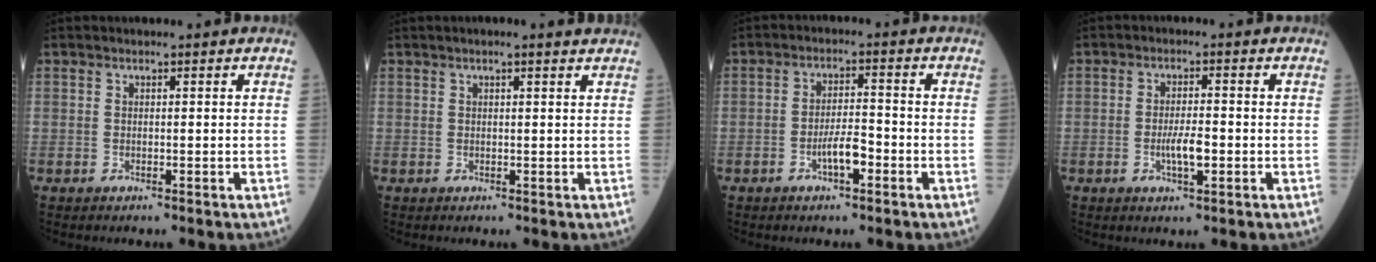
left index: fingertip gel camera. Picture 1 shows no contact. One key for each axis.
{"total": 2.3, "fx": 1.8, "fy": 0.0, "fz": 1.4, "tx": -0.024, "ty": 0.011, "tz": 0.018}
{"total": 4.4, "fx": -2.2, "fy": 1.1, "fz": 3.7, "tx": -0.068, "ty": 0.001, "tz": -0.043}
{"total": 4.0, "fx": -1.2, "fy": 0.9, "fz": 3.7, "tx": -0.072, "ty": -0.004, "tz": -0.022}